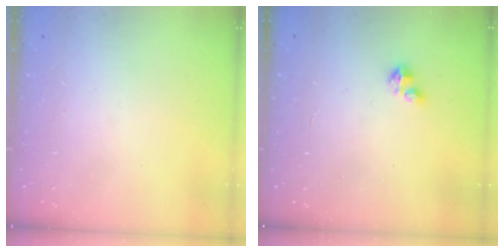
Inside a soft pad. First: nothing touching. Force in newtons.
{"total": 1.6, "press": 1.6, "slide": 0.4}